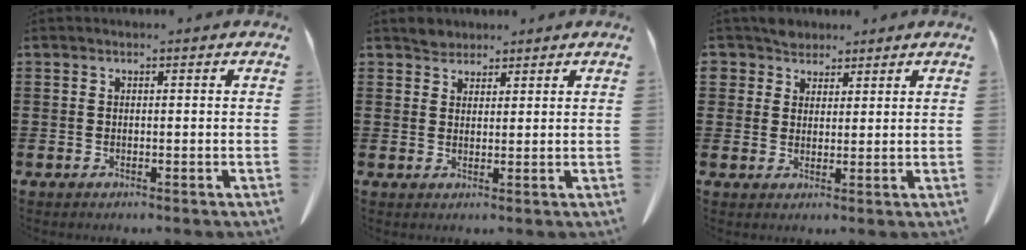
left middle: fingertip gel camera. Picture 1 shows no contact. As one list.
[{"total": 2.2, "force": [2.0, 0.9, 0.0], "torque": [0.002, -0.001, 0.040]}, {"total": 3.8, "force": [3.1, 2.2, 0.0], "torque": [-0.018, 0.005, 0.060]}]